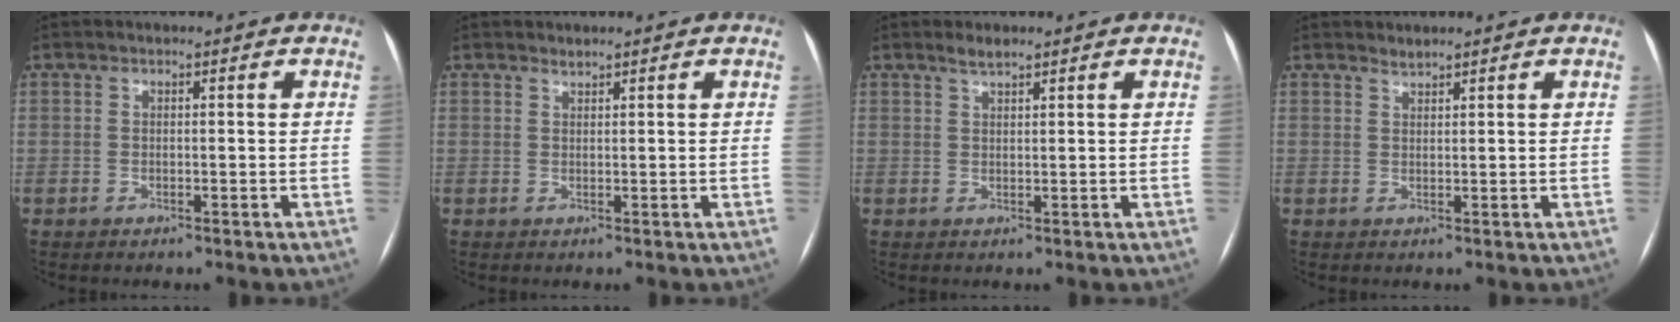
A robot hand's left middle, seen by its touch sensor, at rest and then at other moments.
{"total": 0.6, "force": [0.6, 0.0, 0.0], "torque": [-0.005, -0.001, 0.013]}
{"total": 1.7, "force": [1.4, 0.3, 0.9], "torque": [-0.020, 0.004, 0.029]}
{"total": 1.0, "force": [1.0, 0.0, 0.0], "torque": [-0.004, 0.000, 0.020]}